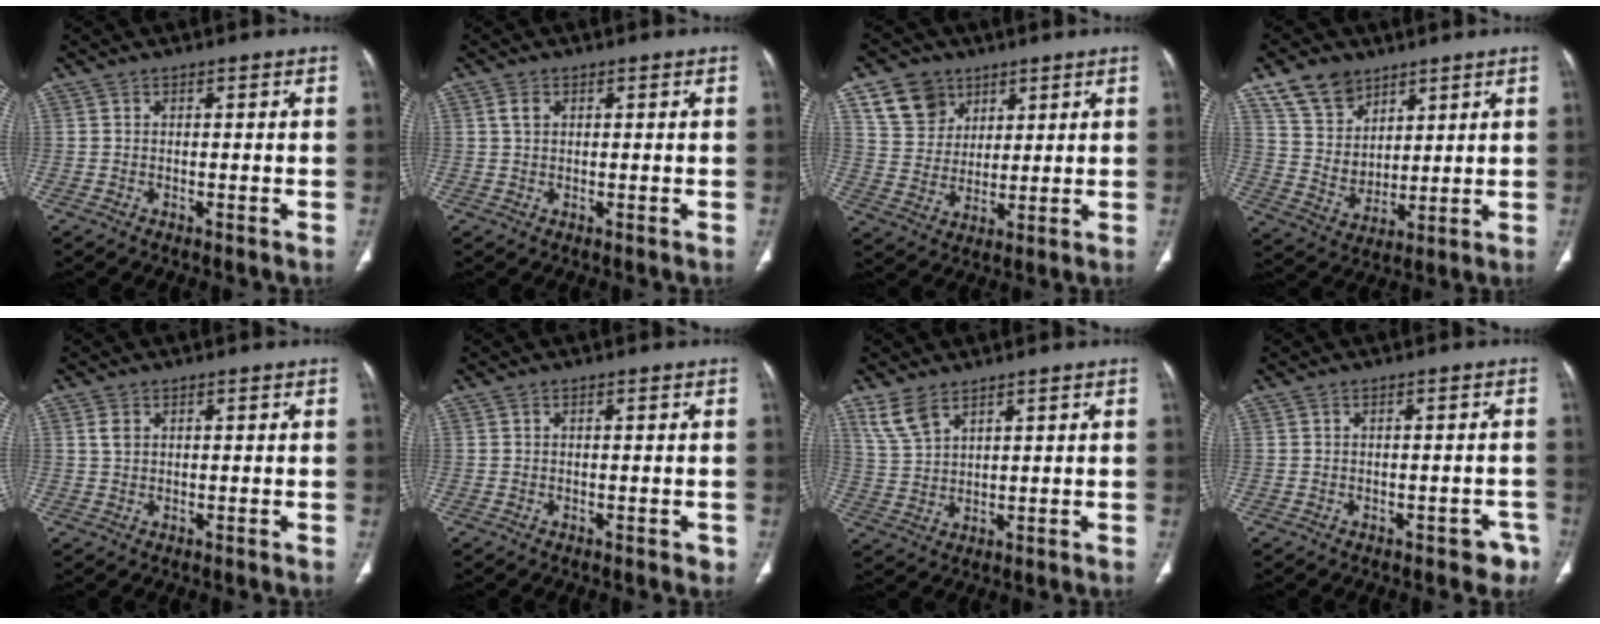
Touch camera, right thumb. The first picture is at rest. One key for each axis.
{"total": 1.9, "fx": 0.6, "fy": 1.3, "fz": 1.2, "tx": -0.023, "ty": 0.004, "tz": 0.012}
{"total": 10.0, "fx": 5.6, "fy": 7.8, "fz": 2.9, "tx": -0.023, "ty": -0.021, "tz": 0.113}
{"total": 11.2, "fx": 7.3, "fy": 7.5, "fz": 4.0, "tx": -0.047, "ty": -0.040, "tz": 0.146}
{"total": 1.9, "fx": 0.8, "fy": 1.3, "fz": 1.1, "tx": -0.017, "ty": 0.004, "tz": 0.018}
{"total": 0.8, "fx": -0.3, "fy": 0.5, "fz": 0.6, "tx": -0.004, "ty": 0.000, "tz": -0.003}
{"total": 5.7, "fx": 4.1, "fy": 2.5, "fz": 3.0, "tx": -0.055, "ty": -0.011, "tz": 0.094}
{"total": 4.2, "fx": -2.8, "fy": 2.3, "fz": 2.1, "tx": -0.002, "ty": 0.015, "tz": -0.032}